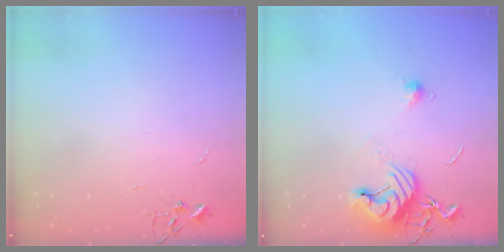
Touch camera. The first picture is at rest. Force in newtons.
{"total": 11.4, "press": 11.3, "slide": 1.1}